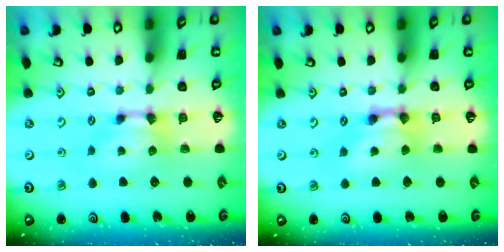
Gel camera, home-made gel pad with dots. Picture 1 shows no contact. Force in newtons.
{"total": 2.5, "press": 2.5, "slide": 0.2}